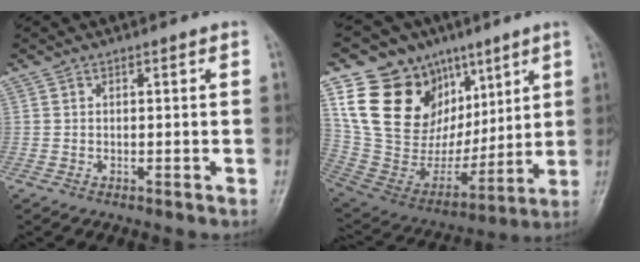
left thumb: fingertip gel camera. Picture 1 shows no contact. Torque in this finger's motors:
{"motor_torque": [1.90, 2.16, 1.46, -1.31, 0.21]}